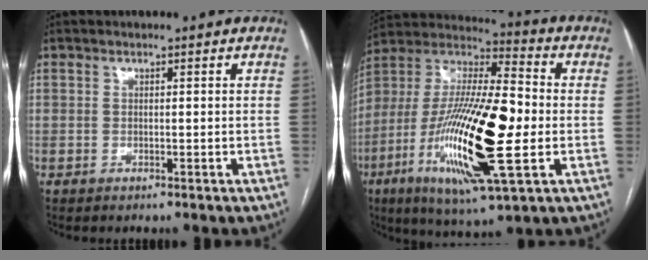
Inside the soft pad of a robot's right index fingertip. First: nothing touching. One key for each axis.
{"total": 25.2, "fx": -4.9, "fy": 5.3, "fz": 24.2, "tx": -0.492, "ty": -0.019, "tz": -0.090}